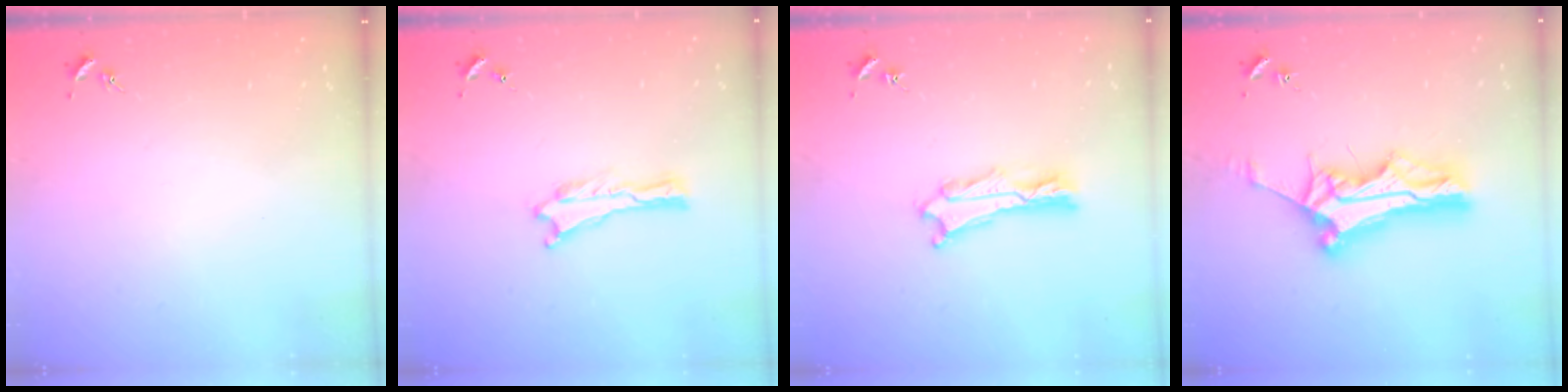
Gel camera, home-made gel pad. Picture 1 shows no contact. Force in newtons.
{"total": 0.0}
{"total": 2.4, "press": 2.4, "slide": 0.3}
{"total": 11.0, "press": 11.0, "slide": 0.8}